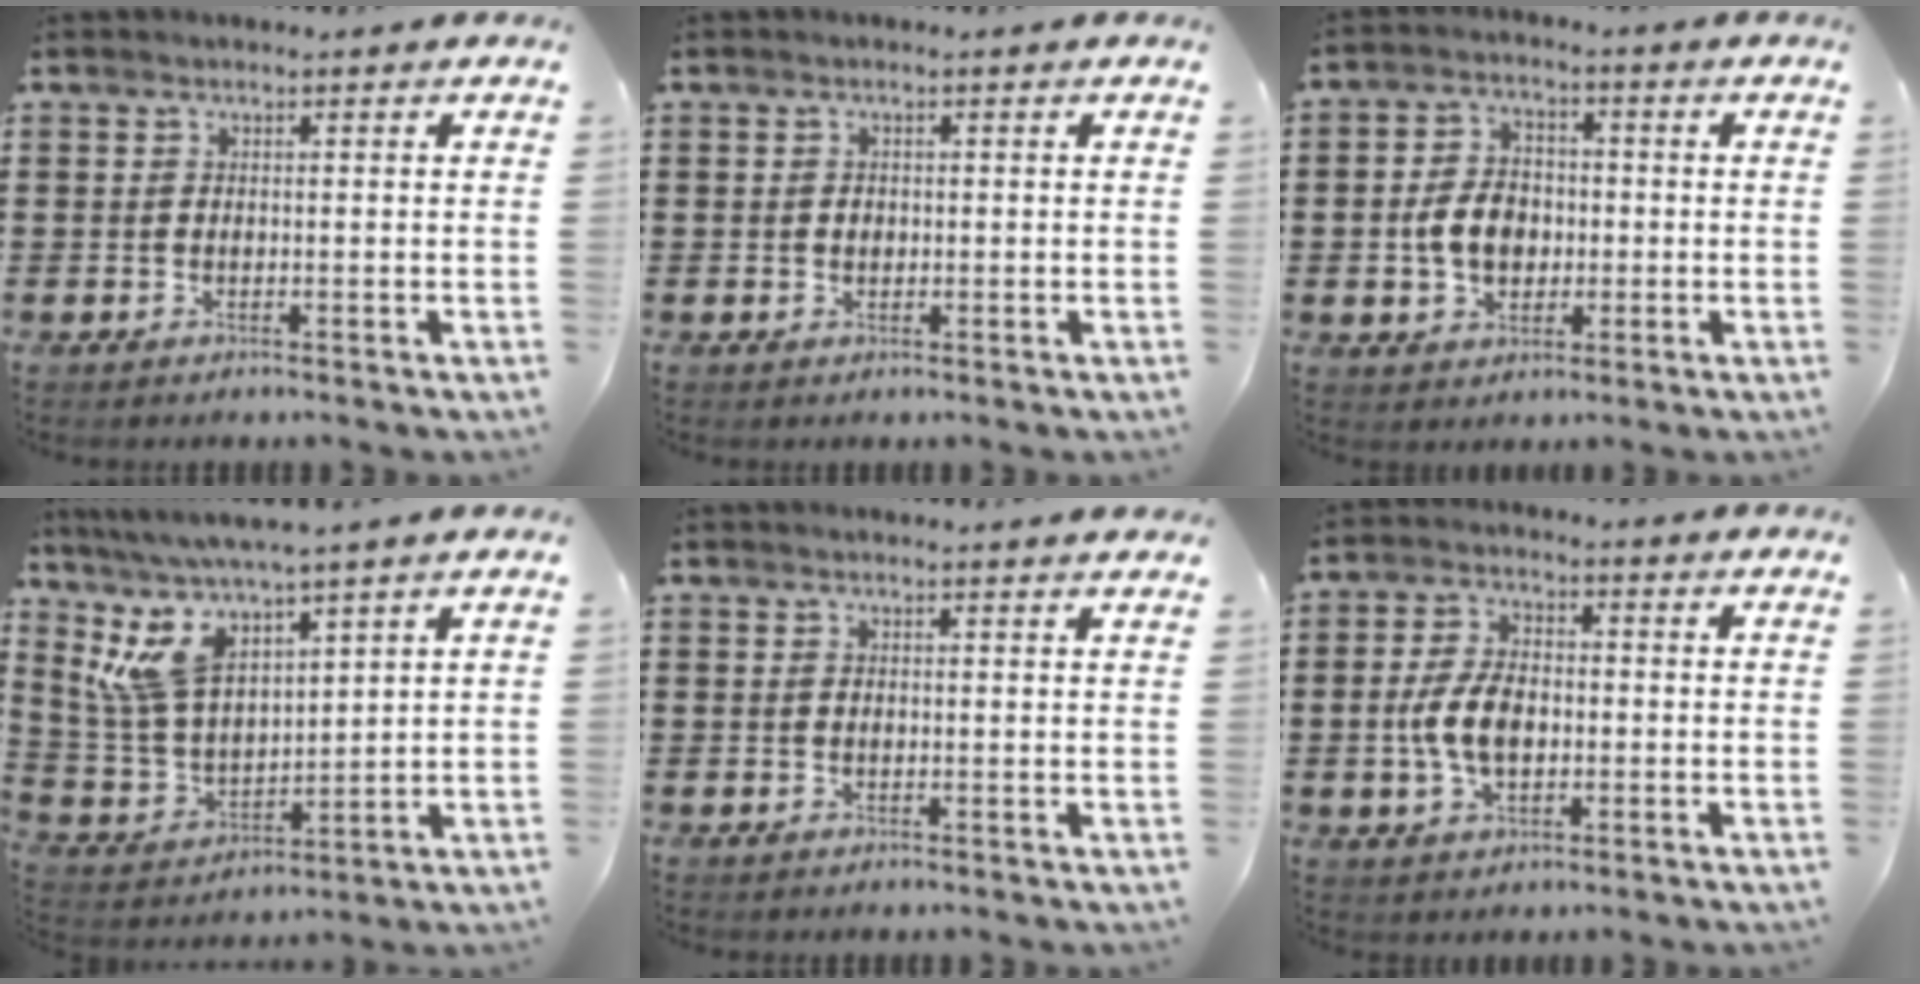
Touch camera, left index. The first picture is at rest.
{"total": 0.9, "force": [0.1, 0.7, 0.5], "torque": [-0.012, 0.005, 0.001]}
{"total": 6.4, "force": [-0.9, 4.8, 4.1], "torque": [-0.090, 0.005, -0.023]}
{"total": 9.3, "force": [6.1, 3.2, 6.2], "torque": [-0.161, -0.028, 0.108]}
{"total": 1.1, "force": [1.0, -0.2, 0.5], "torque": [-0.009, -0.003, 0.020]}
{"total": 6.8, "force": [-0.9, 4.0, 5.4], "torque": [-0.126, 0.003, -0.023]}